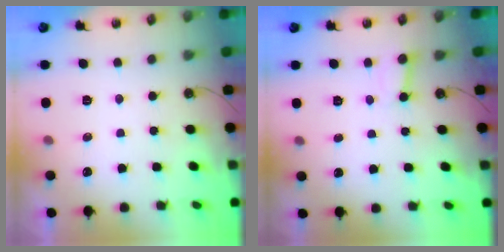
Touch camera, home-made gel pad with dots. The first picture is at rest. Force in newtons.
{"total": 2.5, "press": 2.5, "slide": 0.1}